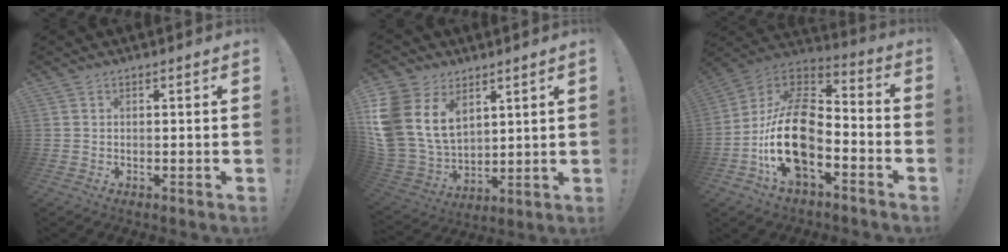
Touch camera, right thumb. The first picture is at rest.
{"total": 19.6, "force": [7.2, 14.0, 11.6], "torque": [-0.252, -0.041, 0.139]}
{"total": 21.2, "force": [-6.5, 12.1, 16.1], "torque": [-0.324, 0.035, -0.106]}